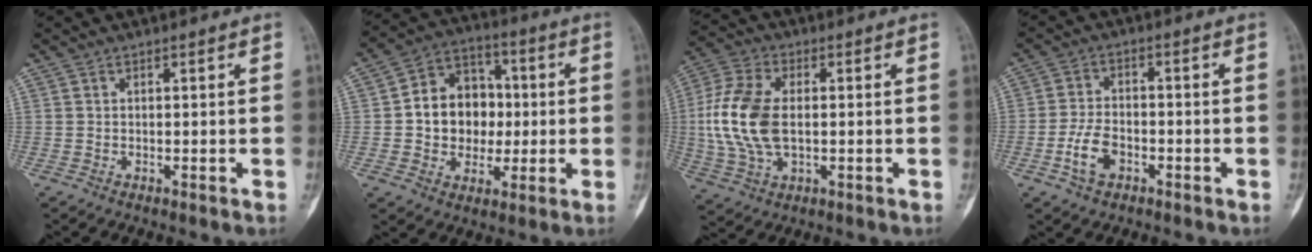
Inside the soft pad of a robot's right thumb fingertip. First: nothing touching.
{"total": 13.5, "force": [0.1, 11.1, 7.7], "torque": [-0.069, 0.027, 0.000]}
{"total": 14.2, "force": [0.1, 8.3, 11.5], "torque": [-0.250, 0.006, 0.002]}
{"total": 5.9, "force": [-2.6, 3.7, 3.7], "torque": [-0.070, 0.018, -0.053]}